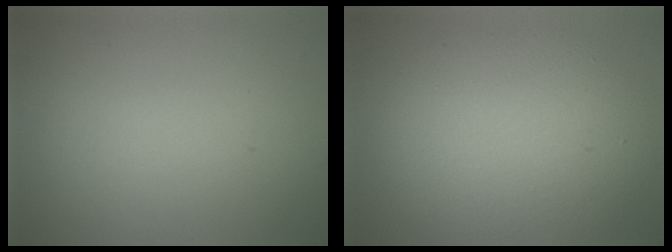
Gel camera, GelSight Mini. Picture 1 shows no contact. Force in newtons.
{"total": 8.5, "press": 8.5, "slide": 0.3}